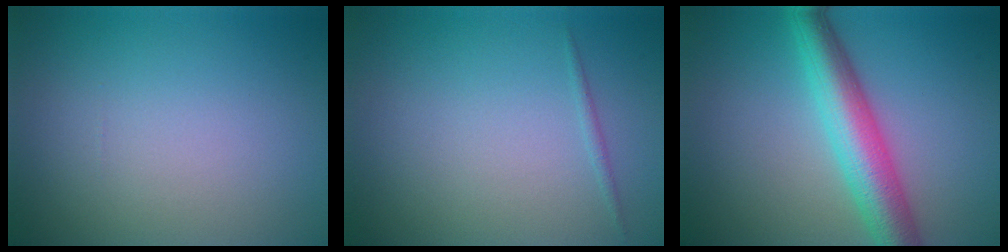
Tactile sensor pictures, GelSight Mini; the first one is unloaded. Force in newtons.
{"total": 0.6, "press": 0.6, "slide": 0.1}
{"total": 6.2, "press": 6.2, "slide": 0.3}